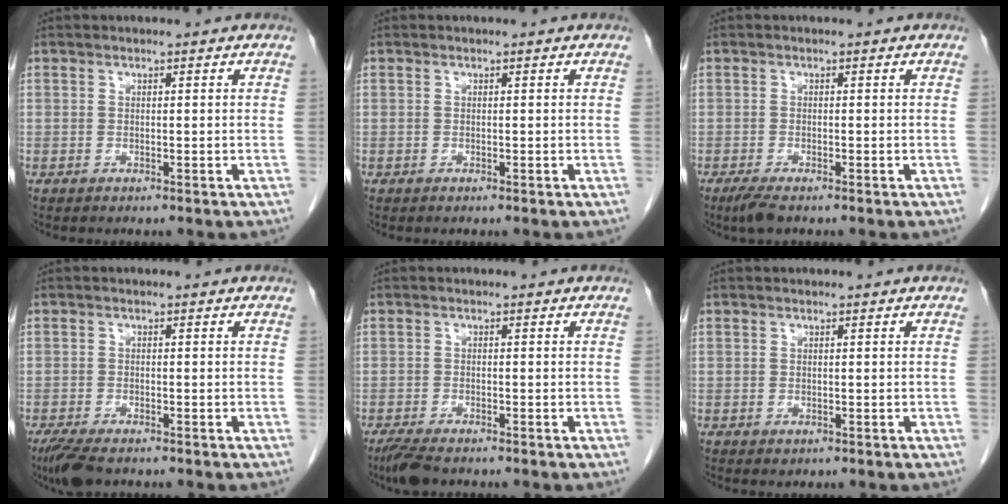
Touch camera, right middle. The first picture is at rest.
{"total": 0.0}
{"total": 2.5, "force": [-1.8, 0.5, 1.7], "torque": [-0.038, -0.008, -0.033]}
{"total": 4.9, "force": [-3.7, 1.5, 2.9], "torque": [-0.056, -0.012, -0.062]}
{"total": 3.9, "force": [-3.1, 1.0, 2.2], "torque": [-0.045, -0.010, -0.052]}
{"total": 0.0}